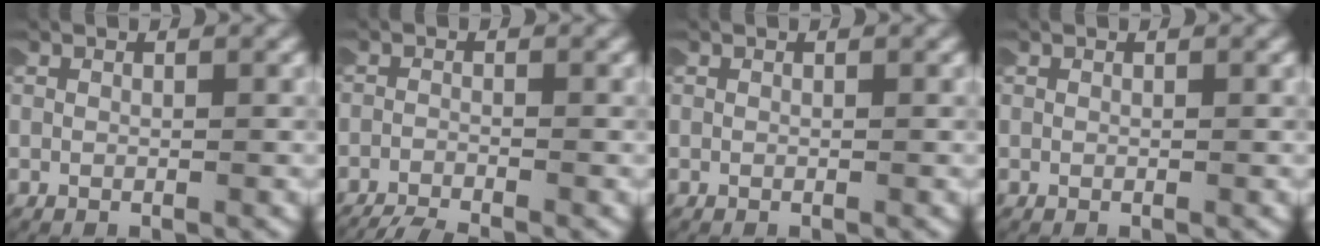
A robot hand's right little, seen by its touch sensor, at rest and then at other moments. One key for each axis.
{"total": 6.1, "fx": -5.9, "fy": 1.5, "fz": 0.9, "tx": -0.018, "ty": -0.020, "tz": -0.088}
{"total": 0.0}
{"total": 0.0}